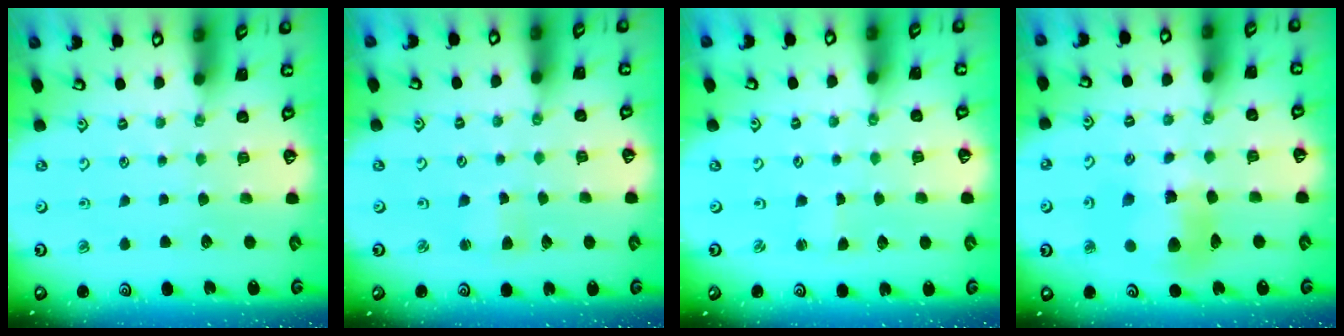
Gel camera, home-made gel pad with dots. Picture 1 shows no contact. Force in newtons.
{"total": 2.9, "press": 2.9, "slide": 0.3}
{"total": 0.0}
{"total": 11.0, "press": 10.9, "slide": 1.4}